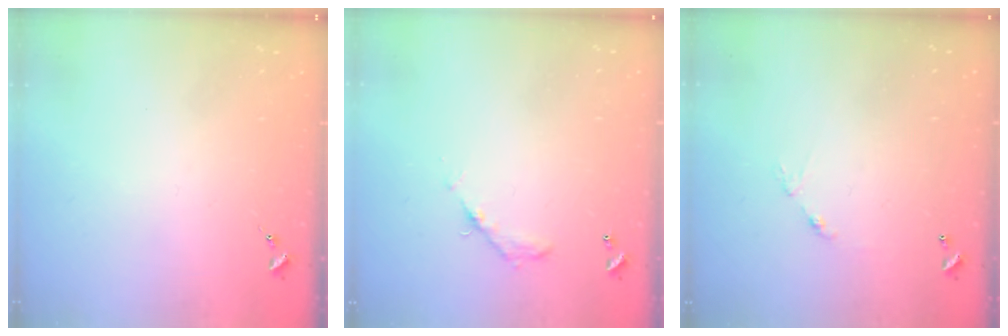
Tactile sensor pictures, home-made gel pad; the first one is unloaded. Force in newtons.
{"total": 6.2, "press": 6.2, "slide": 0.4}
{"total": 5.5, "press": 5.5, "slide": 0.4}